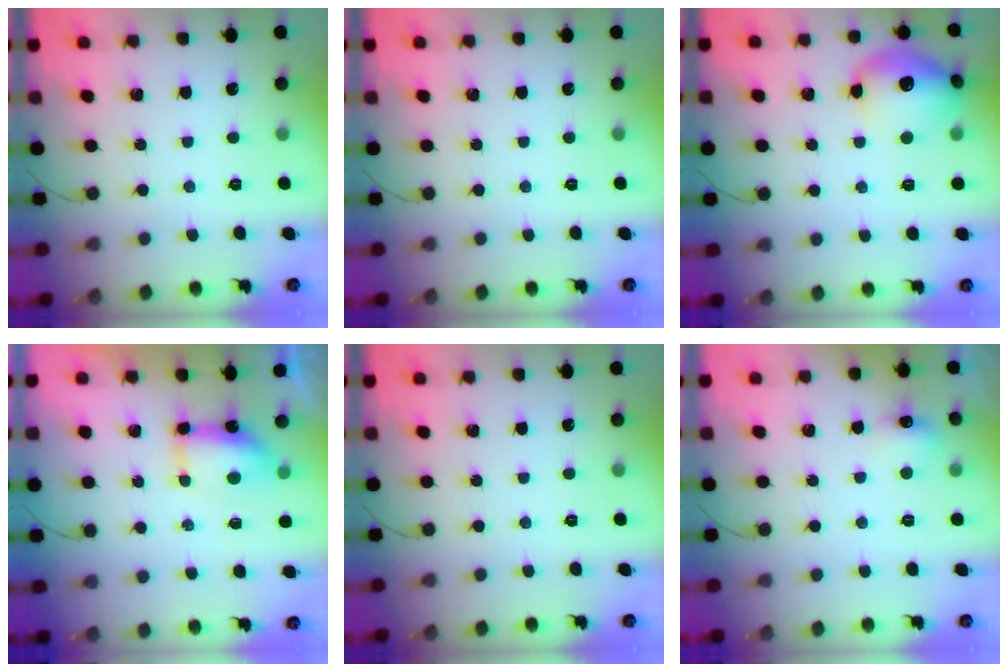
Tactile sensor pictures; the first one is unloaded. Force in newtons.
{"total": 0.0}
{"total": 16.6, "press": 16.5, "slide": 1.7}
{"total": 7.5, "press": 7.5, "slide": 0.6}
{"total": 0.0}
{"total": 5.2, "press": 5.0, "slide": 1.3}